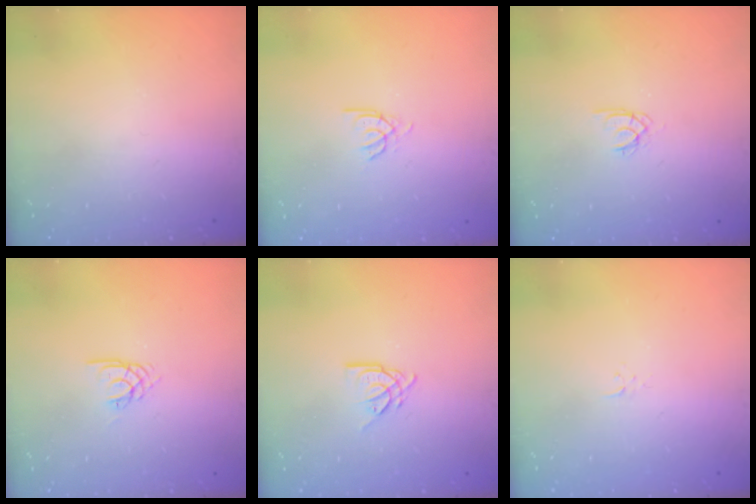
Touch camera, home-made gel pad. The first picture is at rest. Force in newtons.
{"total": 2.4, "press": 2.4, "slide": 0.2}
{"total": 1.7, "press": 1.6, "slide": 0.4}
{"total": 2.1, "press": 2.1, "slide": 0.2}
{"total": 5.9, "press": 5.8, "slide": 0.6}
{"total": 2.3, "press": 2.3, "slide": 0.3}